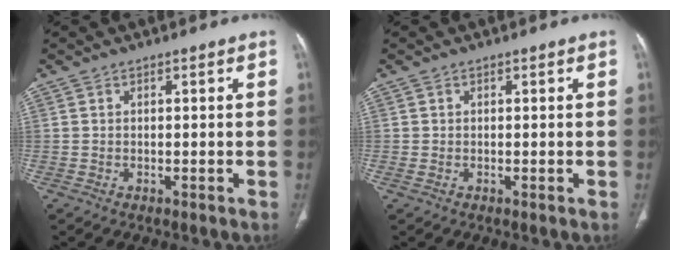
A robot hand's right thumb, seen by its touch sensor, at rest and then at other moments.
{"total": 0.9, "force": [-0.1, 0.5, 0.7], "torque": [-0.016, -0.002, 0.000]}